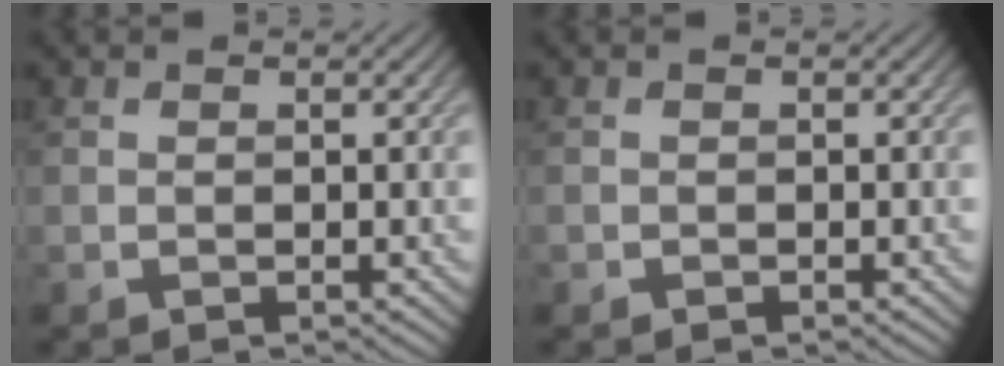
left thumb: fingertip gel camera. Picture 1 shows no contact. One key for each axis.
{"total": 0.0}